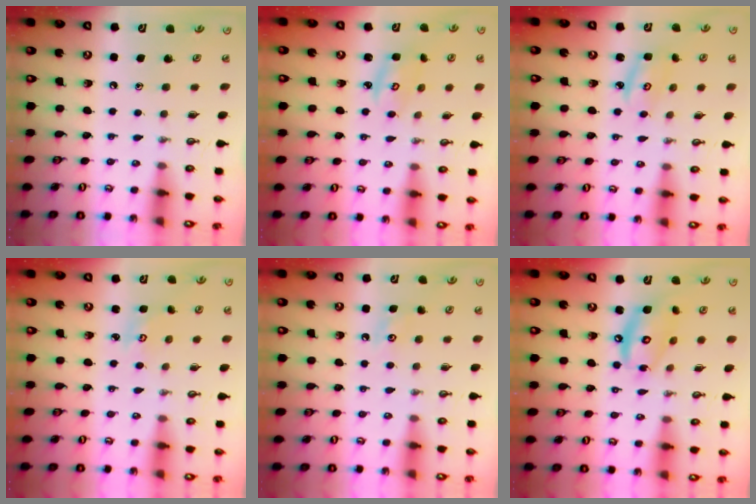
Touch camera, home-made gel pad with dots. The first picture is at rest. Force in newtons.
{"total": 3.3, "press": 3.2, "slide": 0.3}
{"total": 2.7, "press": 2.6, "slide": 0.3}
{"total": 2.8, "press": 2.8, "slide": 0.3}
{"total": 3.5, "press": 3.5, "slide": 0.4}
{"total": 12.1, "press": 12.1, "slide": 1.0}